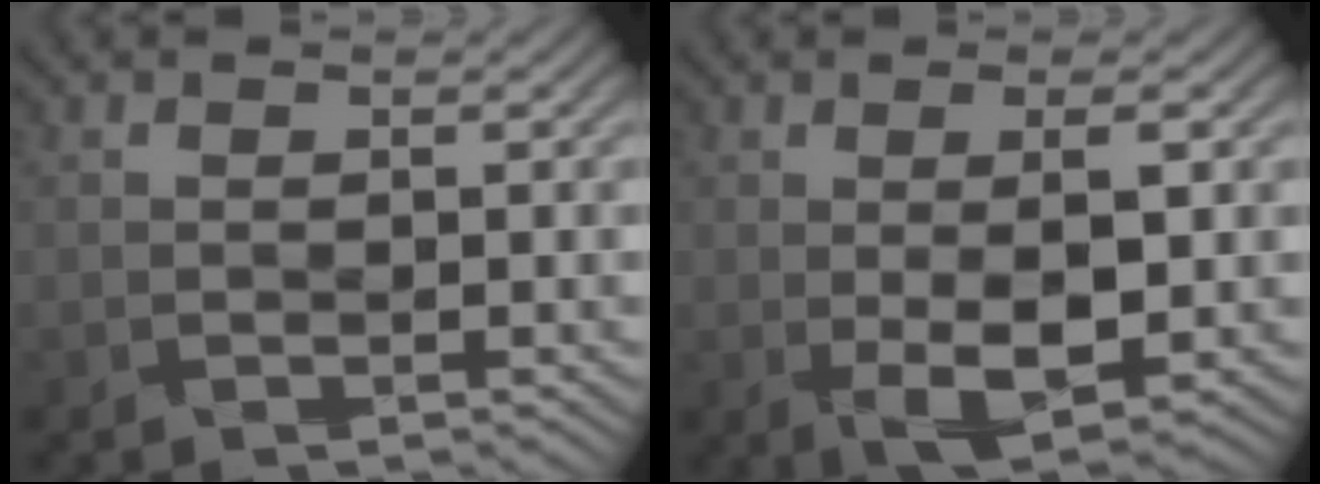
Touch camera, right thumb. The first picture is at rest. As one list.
[{"total": 6.2, "force": [-0.3, 2.0, 5.8], "torque": [-0.105, -0.003, -0.001]}]